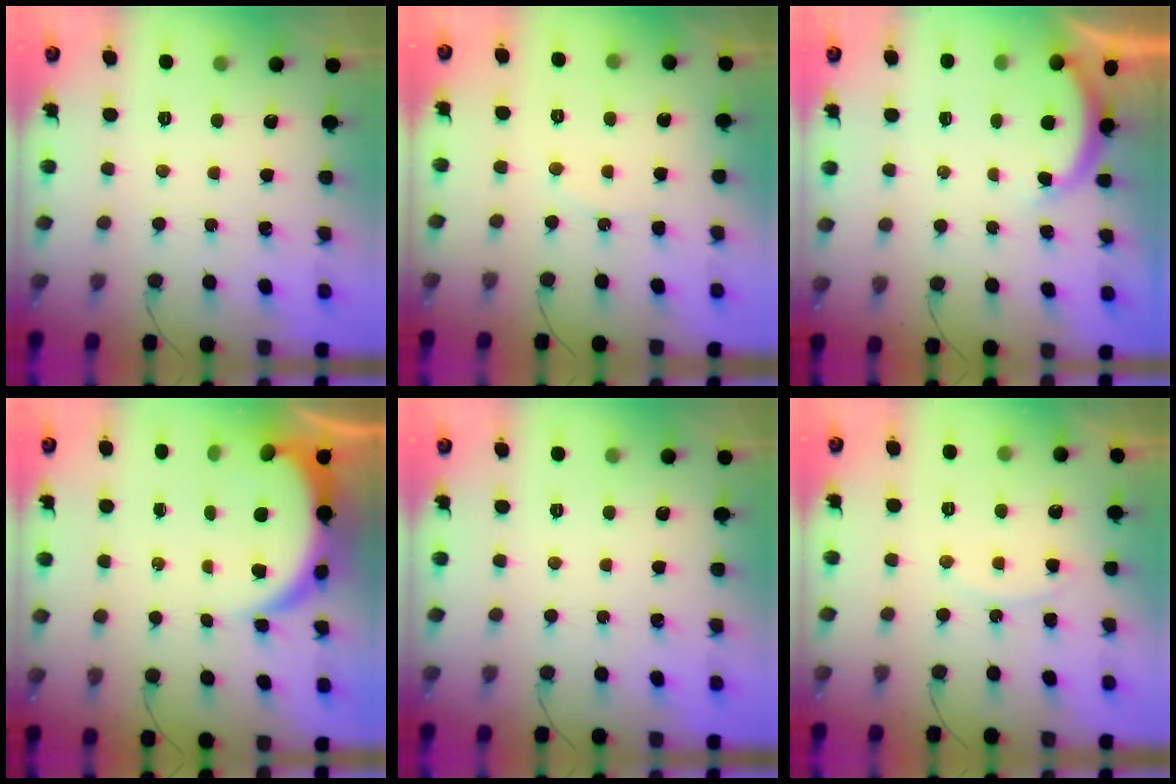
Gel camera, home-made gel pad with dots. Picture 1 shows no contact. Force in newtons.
{"total": 5.3, "press": 5.3, "slide": 0.6}
{"total": 3.5, "press": 3.4, "slide": 0.6}
{"total": 8.1, "press": 8.0, "slide": 0.9}
{"total": 0.0}
{"total": 7.3, "press": 7.3, "slide": 0.3}